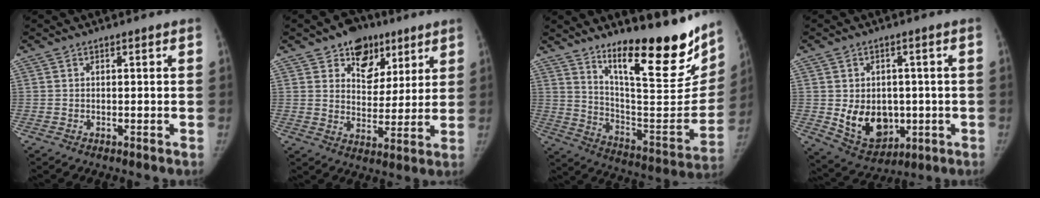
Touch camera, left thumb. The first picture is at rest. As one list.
[{"total": 11.4, "force": [6.8, 8.1, 4.2], "torque": [-0.018, -0.027, 0.105]}, {"total": 25.5, "force": [17.8, 6.5, 17.0], "torque": [-0.212, -0.112, 0.277]}, {"total": 11.5, "force": [-1.3, 8.6, 7.5], "torque": [-0.083, -0.005, 0.004]}]